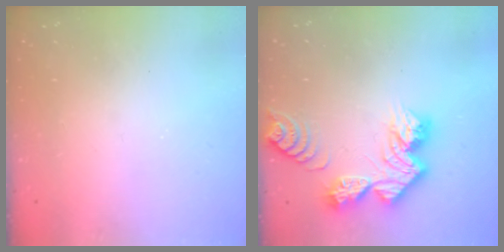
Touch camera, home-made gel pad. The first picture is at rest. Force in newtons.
{"total": 13.0, "press": 13.0, "slide": 1.1}